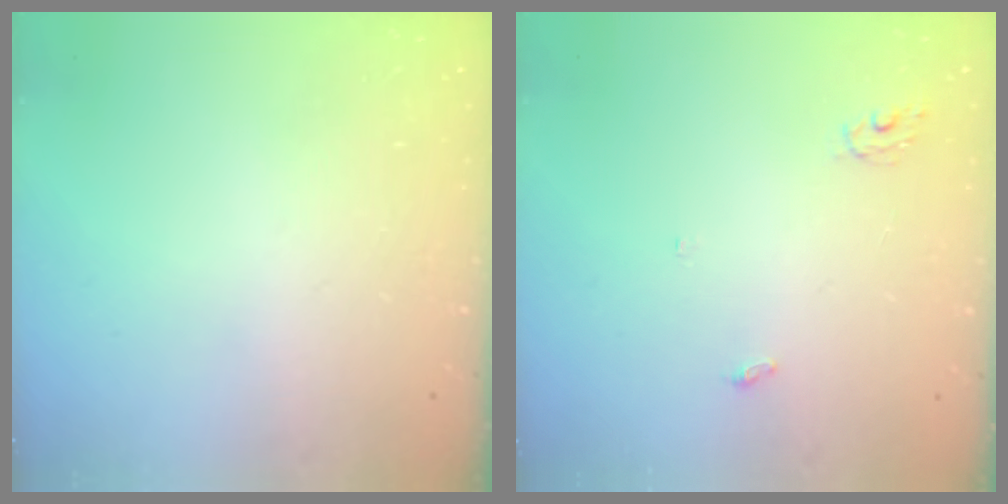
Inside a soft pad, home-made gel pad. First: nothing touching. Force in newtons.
{"total": 2.8, "press": 2.8, "slide": 0.2}